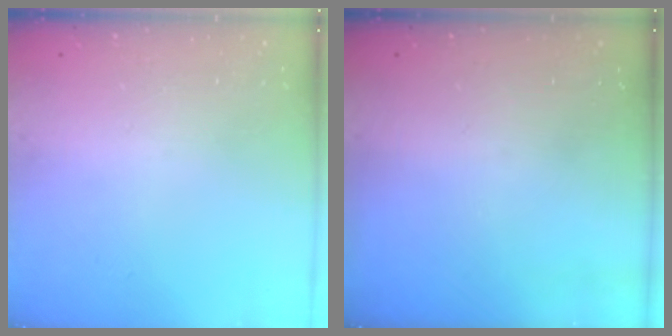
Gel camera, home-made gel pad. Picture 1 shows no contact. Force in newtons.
{"total": 0.0}